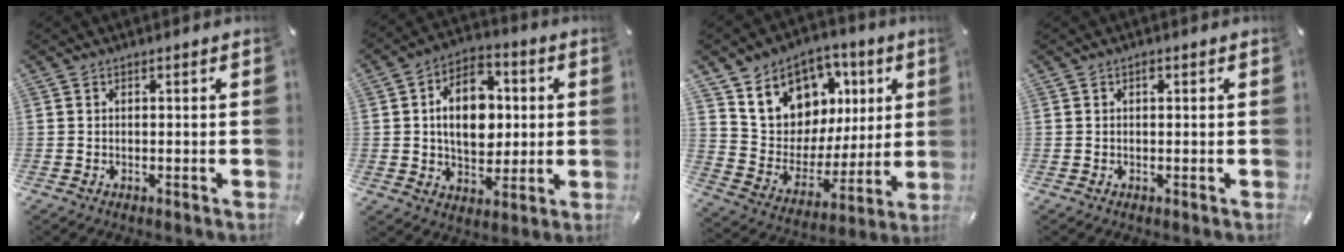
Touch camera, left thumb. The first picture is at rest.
{"total": 13.7, "force": [1.3, 9.8, 9.4], "torque": [-0.164, 0.010, 0.020]}
{"total": 13.1, "force": [6.4, 11.0, 3.0], "torque": [-0.053, -0.057, 0.125]}
{"total": 0.8, "force": [0.2, 0.5, 0.6], "torque": [-0.004, -0.001, 0.002]}